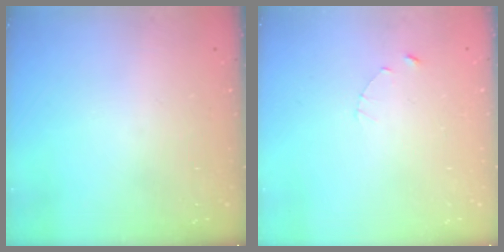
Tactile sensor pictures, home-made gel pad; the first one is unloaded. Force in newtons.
{"total": 1.0, "press": 1.0, "slide": 0.2}